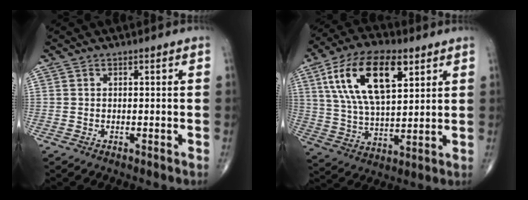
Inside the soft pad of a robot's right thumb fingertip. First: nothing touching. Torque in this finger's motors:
{"motor_torque": [0.09, 2.40, 1.73, 0.72, 0.52]}